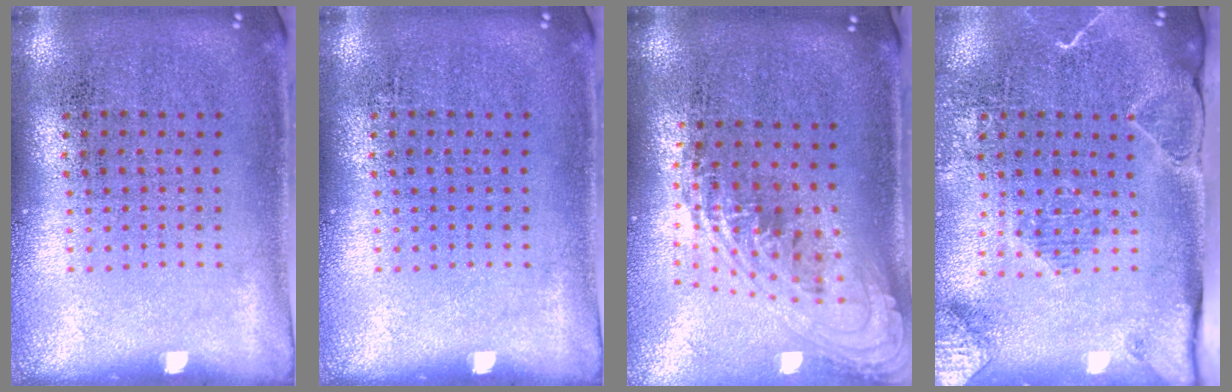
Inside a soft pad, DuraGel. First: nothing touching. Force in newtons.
{"total": 0.0}
{"total": 2.3, "press": 1.7, "slide": 1.6}
{"total": 2.0, "press": 2.0, "slide": 0.2}